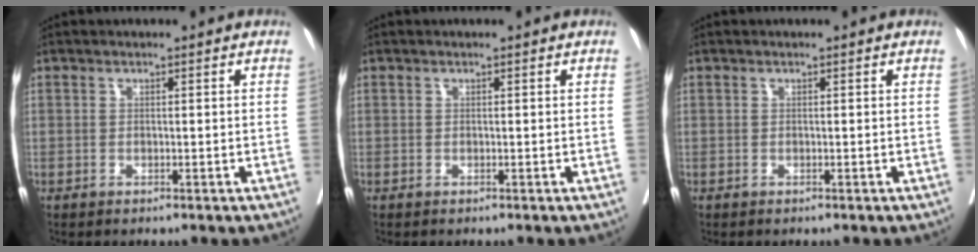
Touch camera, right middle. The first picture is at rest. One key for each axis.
{"total": 0.0}
{"total": 0.0}